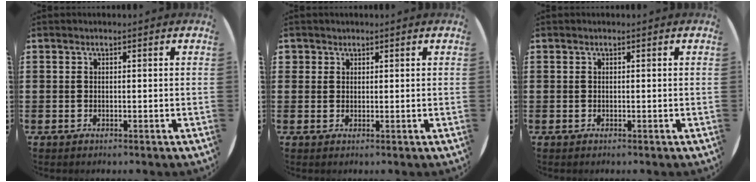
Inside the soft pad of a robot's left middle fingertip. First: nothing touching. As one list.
[{"total": 1.2, "force": [1.0, 0.7, -0.1], "torque": [0.000, 0.003, 0.020]}, {"total": 0.0}]